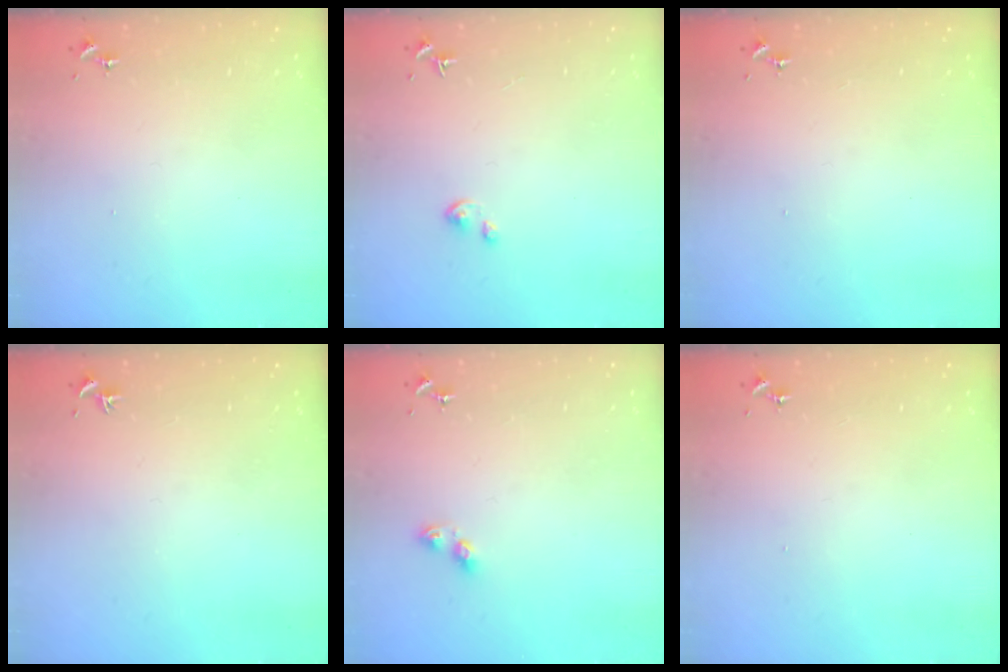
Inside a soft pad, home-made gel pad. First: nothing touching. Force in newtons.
{"total": 1.8, "press": 1.8, "slide": 0.1}
{"total": 0.0}
{"total": 0.0}
{"total": 5.1, "press": 5.1, "slide": 0.2}
{"total": 0.0}